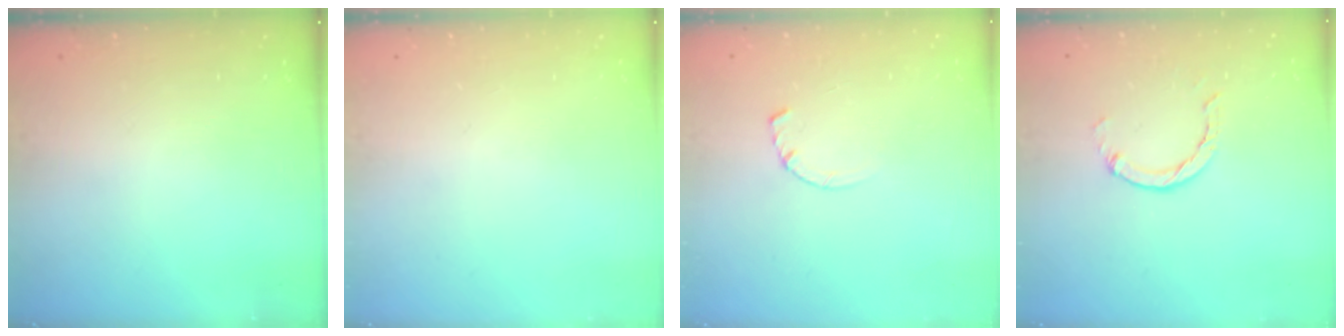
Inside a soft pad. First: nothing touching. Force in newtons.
{"total": 0.0}
{"total": 3.3, "press": 3.3, "slide": 0.3}
{"total": 2.9, "press": 2.9, "slide": 0.4}